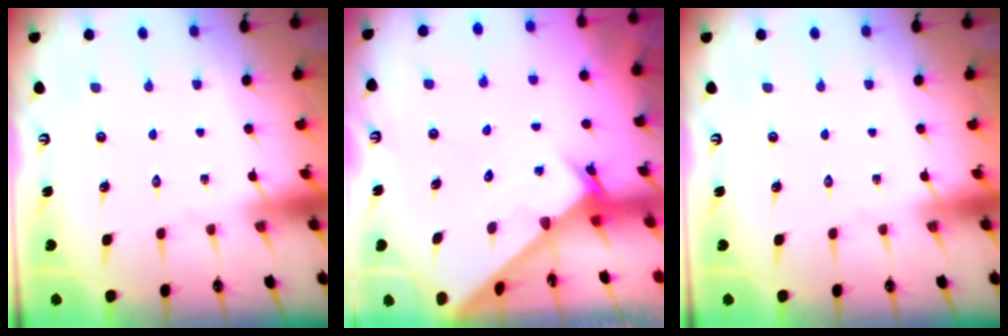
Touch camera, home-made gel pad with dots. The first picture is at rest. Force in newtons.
{"total": 2.5, "press": 2.5, "slide": 0.2}
{"total": 0.0}